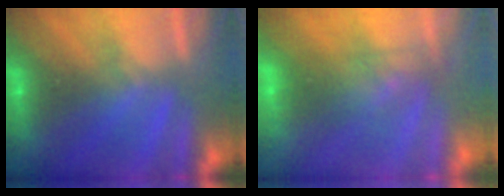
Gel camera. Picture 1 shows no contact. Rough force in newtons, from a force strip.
{"total": 2.8}